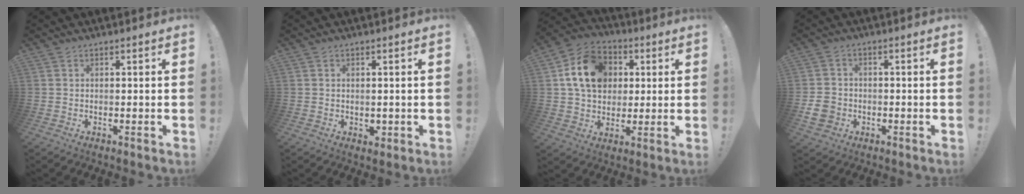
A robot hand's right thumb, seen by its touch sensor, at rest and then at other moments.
{"total": 1.6, "force": [0.2, 1.4, 0.7], "torque": [0.001, -0.002, 0.002]}
{"total": 16.4, "force": [4.3, 12.8, 9.3], "torque": [-0.150, 0.001, 0.090]}
{"total": 6.6, "force": [-2.0, 5.4, 3.1], "torque": [-0.062, 0.008, -0.035]}